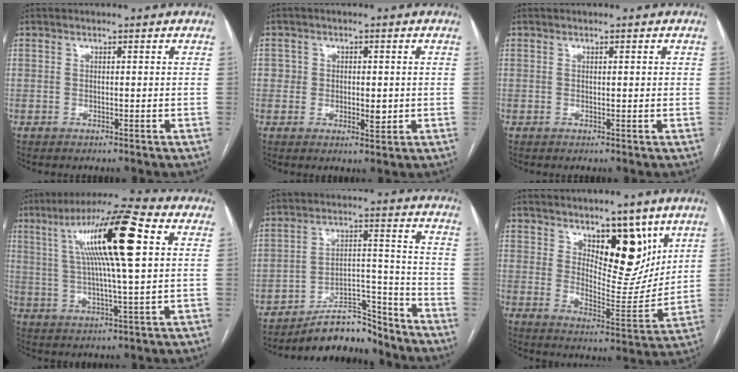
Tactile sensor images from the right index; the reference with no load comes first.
{"total": 3.5, "force": [-0.1, 2.6, 2.4], "torque": [-0.022, 0.001, 0.001]}
{"total": 0.9, "force": [0.2, 0.2, 0.9], "torque": [-0.017, 0.003, 0.002]}
{"total": 17.0, "force": [5.0, 1.1, 16.2], "torque": [-0.285, 0.024, 0.077]}
{"total": 9.8, "force": [-9.0, 2.9, 2.3], "torque": [-0.023, 0.048, -0.152]}
{"total": 11.7, "force": [6.7, 4.8, 8.2], "torque": [-0.114, -0.015, 0.117]}